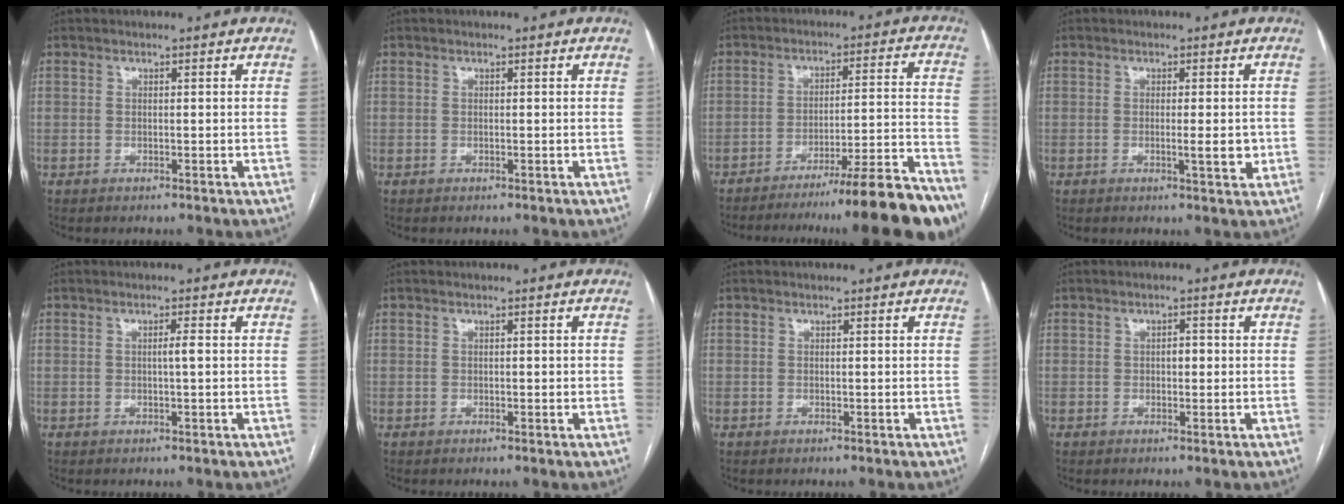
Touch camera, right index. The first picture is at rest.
{"total": 0.0}
{"total": 19.0, "force": [-16.1, -0.9, 10.0], "torque": [-0.079, 0.013, -0.233]}
{"total": 3.1, "force": [-0.5, 0.5, 3.0], "torque": [-0.046, -0.003, -0.006]}
{"total": 1.3, "force": [0.0, -0.2, 1.3], "torque": [-0.023, 0.001, 0.000]}
{"total": 0.8, "force": [0.0, 0.2, 0.7], "torque": [-0.011, 0.000, 0.002]}
{"total": 0.0}
{"total": 1.5, "force": [0.0, 0.8, 1.3], "torque": [-0.017, 0.004, -0.001]}